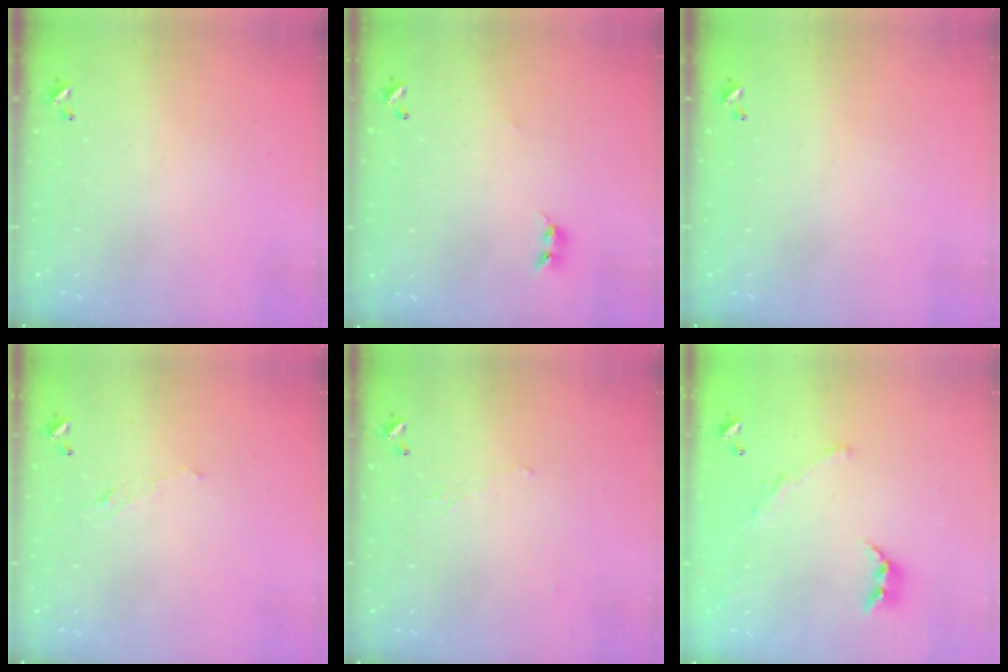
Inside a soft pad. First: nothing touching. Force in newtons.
{"total": 2.7, "press": 2.7, "slide": 0.3}
{"total": 0.0}
{"total": 2.2, "press": 2.1, "slide": 0.8}
{"total": 0.6, "press": 0.2, "slide": 0.6}
{"total": 1.5, "press": 1.0, "slide": 1.2}